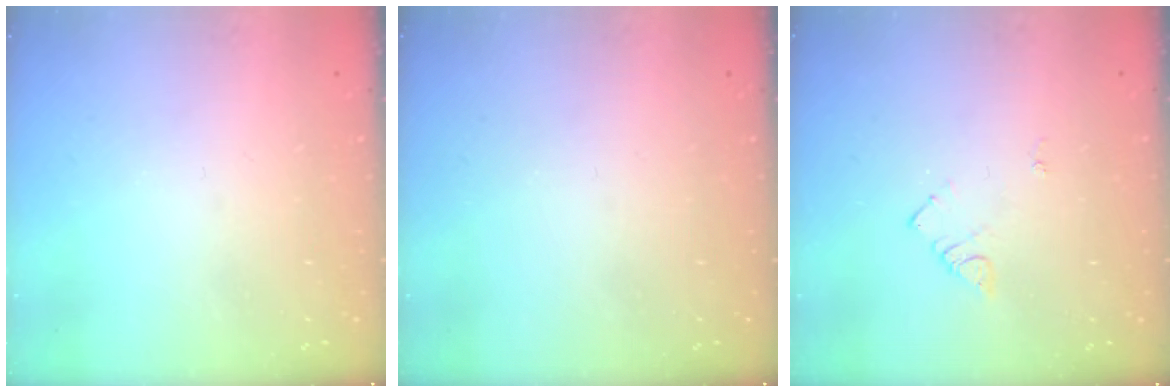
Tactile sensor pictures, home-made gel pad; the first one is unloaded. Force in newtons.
{"total": 0.0}
{"total": 4.0, "press": 4.0, "slide": 0.5}